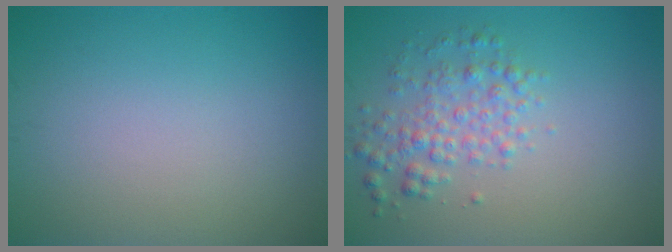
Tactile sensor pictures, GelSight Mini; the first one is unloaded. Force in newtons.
{"total": 3.0, "press": 3.0, "slide": 0.0}